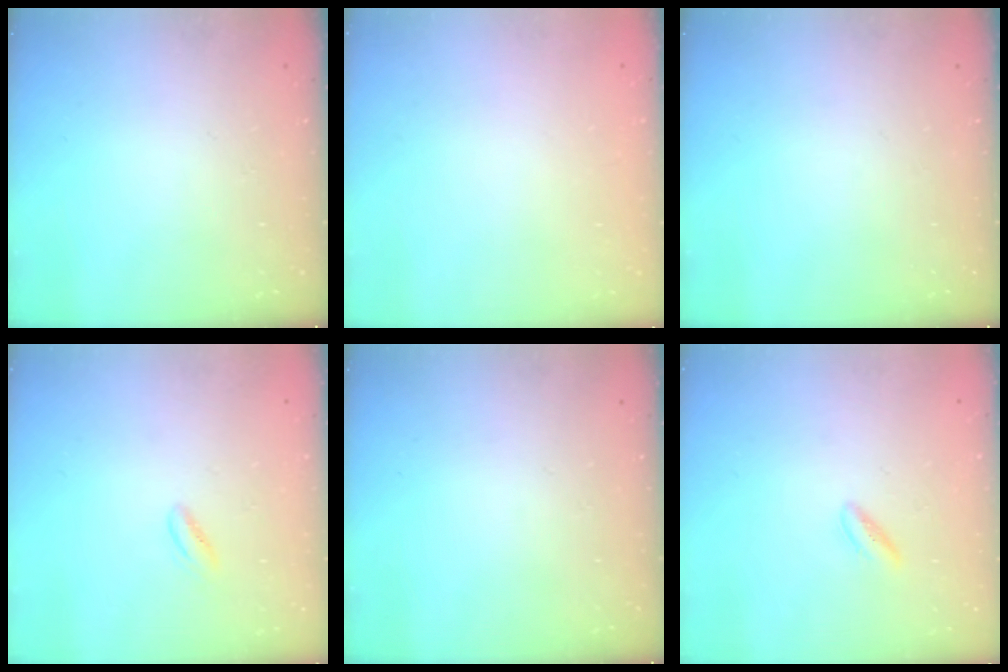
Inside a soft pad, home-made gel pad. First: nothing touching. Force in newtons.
{"total": 2.1, "press": 2.1, "slide": 0.1}
{"total": 0.0}
{"total": 2.7, "press": 2.6, "slide": 0.8}
{"total": 0.0}
{"total": 2.1, "press": 1.9, "slide": 0.9}